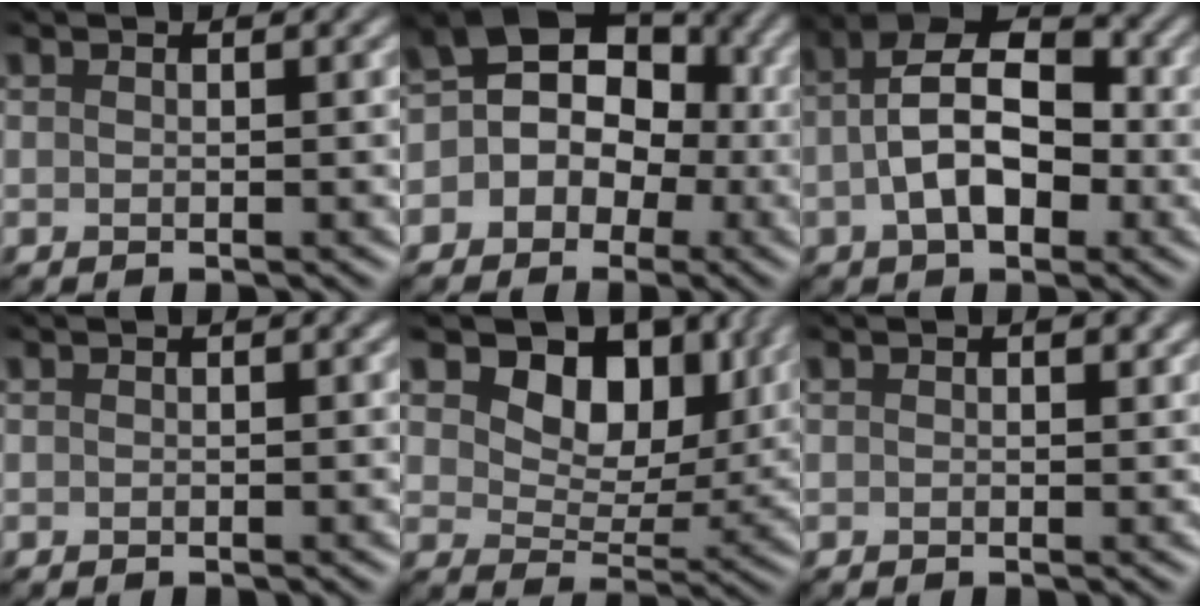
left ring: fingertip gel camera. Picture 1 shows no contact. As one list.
[{"total": 10.0, "force": [-0.1, 8.4, 5.4], "torque": [-0.065, 0.045, -0.053]}, {"total": 7.6, "force": [-1.1, 4.5, 6.0], "torque": [-0.110, 0.014, -0.031]}, {"total": 0.6, "force": [0.0, 0.1, 0.6], "torque": [-0.011, 0.002, 0.000]}, {"total": 9.1, "force": [4.6, 6.0, 5.1], "torque": [-0.083, -0.009, 0.071]}, {"total": 1.0, "force": [0.4, 0.5, 0.9], "torque": [-0.013, 0.002, 0.006]}]